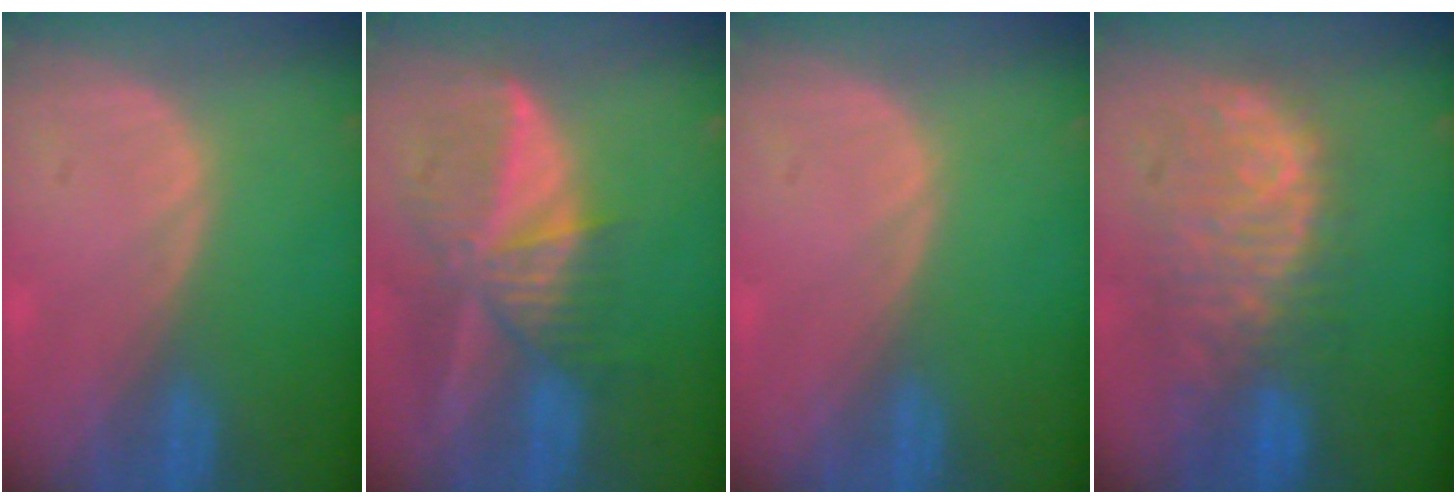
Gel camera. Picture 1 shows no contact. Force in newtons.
{"total": 9.4, "press": 8.3, "slide": 4.6}
{"total": 0.0}
{"total": 11.2, "press": 9.6, "slide": 5.8}